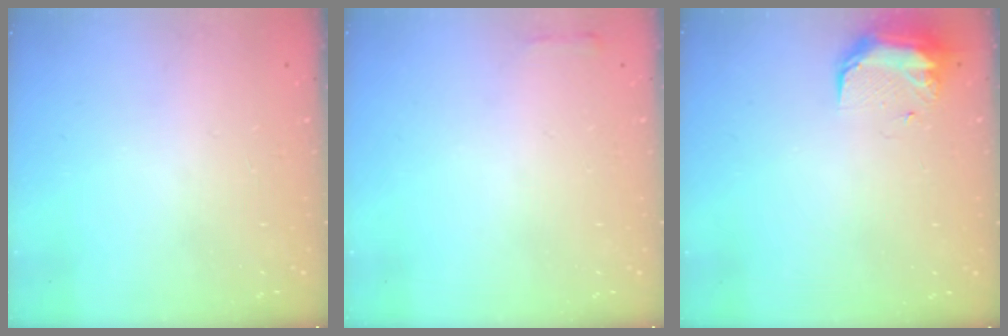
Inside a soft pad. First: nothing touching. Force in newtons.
{"total": 2.1, "press": 2.0, "slide": 0.5}
{"total": 9.0, "press": 8.7, "slide": 2.1}